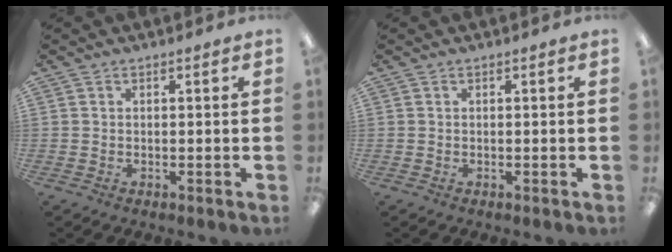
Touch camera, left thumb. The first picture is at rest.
{"total": 0.0}